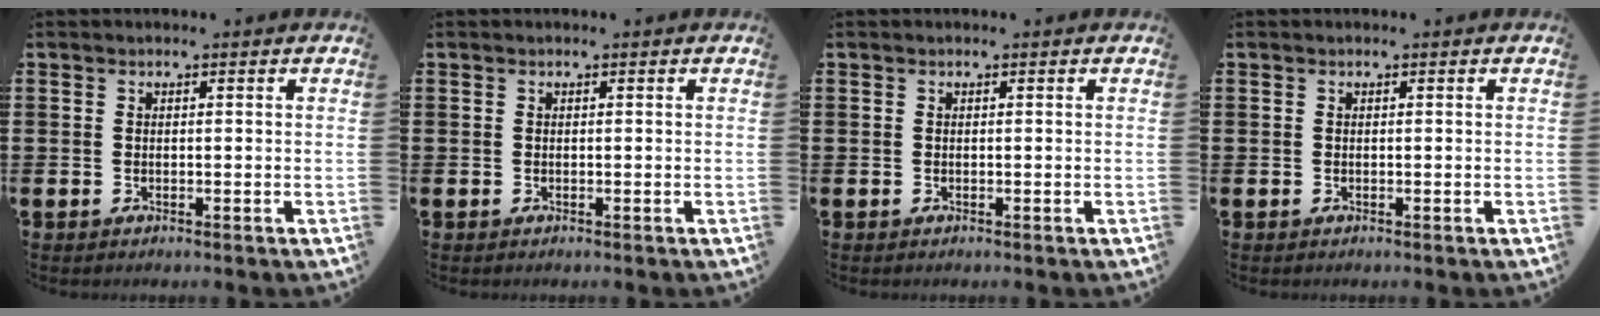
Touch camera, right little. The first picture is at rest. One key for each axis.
{"total": 0.0}
{"total": 0.0}
{"total": 0.0}